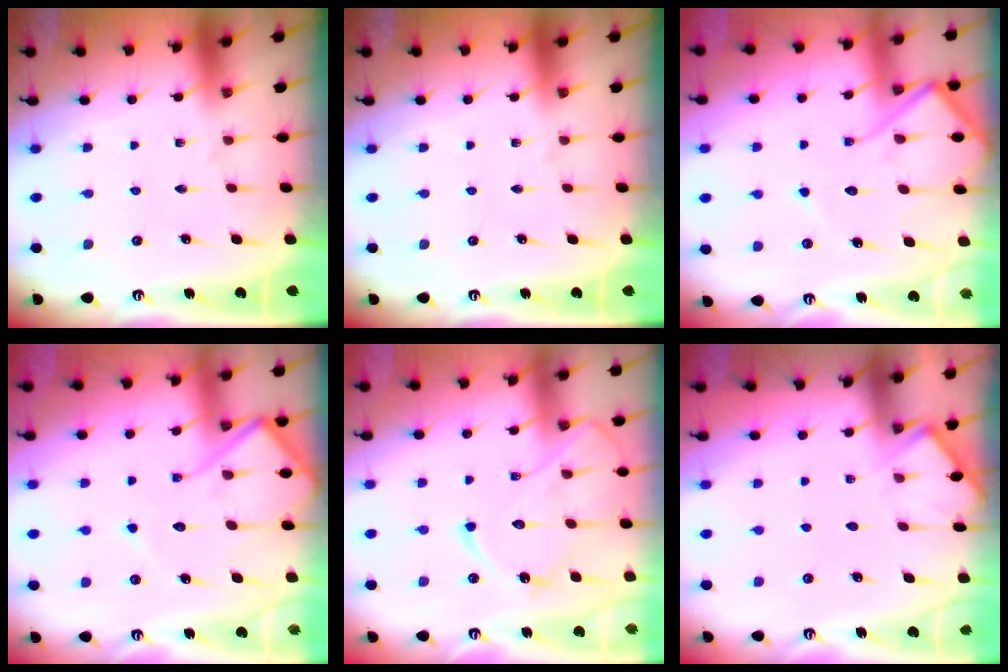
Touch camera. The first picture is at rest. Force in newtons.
{"total": 0.0}
{"total": 10.9, "press": 10.9, "slide": 1.0}
{"total": 10.9, "press": 10.9, "slide": 1.0}
{"total": 14.4, "press": 14.4, "slide": 1.1}
{"total": 3.7, "press": 3.7, "slide": 0.4}